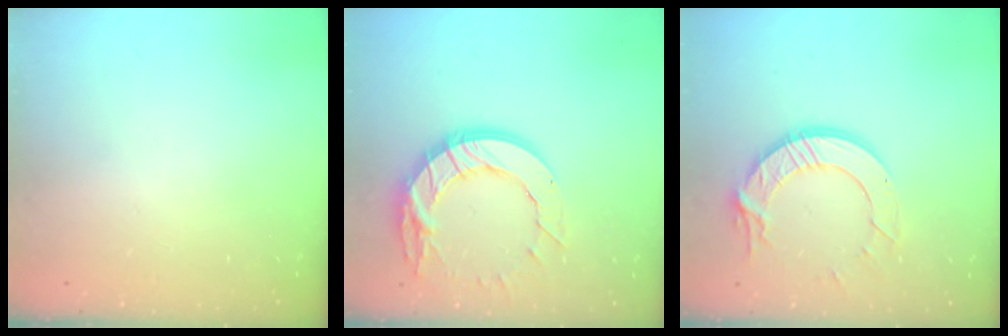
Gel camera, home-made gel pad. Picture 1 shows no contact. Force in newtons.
{"total": 15.9, "press": 15.9, "slide": 1.3}
{"total": 12.7, "press": 12.6, "slide": 1.2}